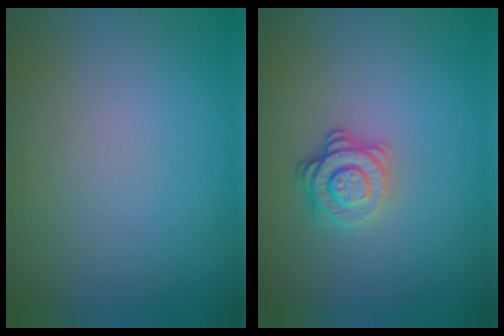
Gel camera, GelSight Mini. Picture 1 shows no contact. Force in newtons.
{"total": 2.9, "press": 2.5, "slide": 1.6}